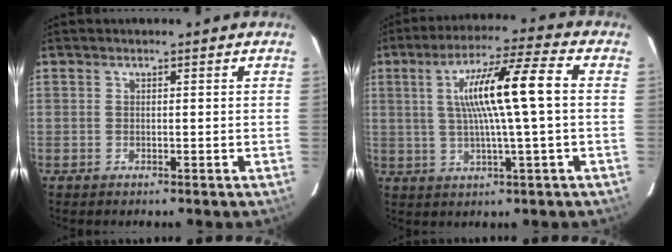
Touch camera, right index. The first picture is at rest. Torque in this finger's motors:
{"motor_torque": [1.40, 0.36, 0.51, 0.21]}